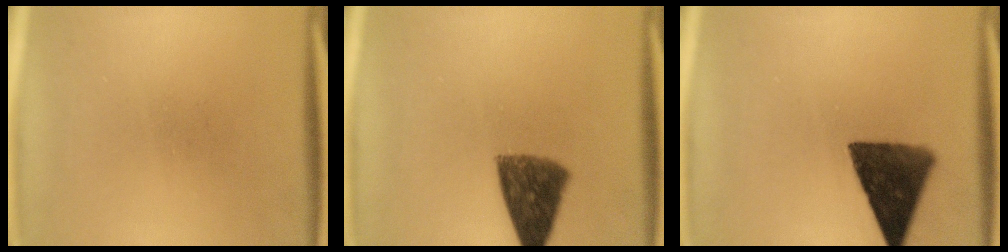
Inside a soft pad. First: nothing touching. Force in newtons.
{"total": 9.1}
{"total": 11.9}